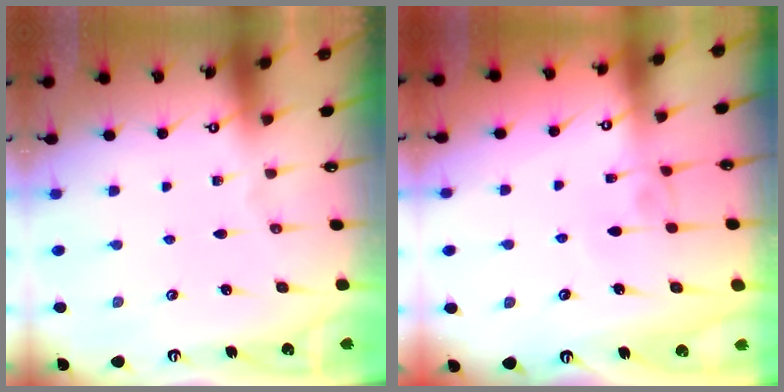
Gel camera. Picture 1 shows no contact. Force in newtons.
{"total": 2.6, "press": 2.6, "slide": 0.4}